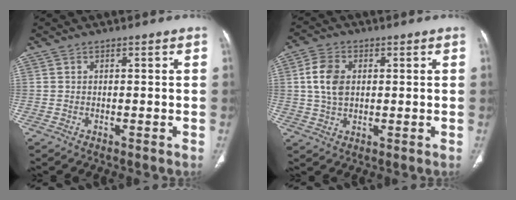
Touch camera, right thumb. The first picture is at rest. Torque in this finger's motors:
{"motor_torque": [-0.18, 1.20, 0.27, -0.45, 0.20]}